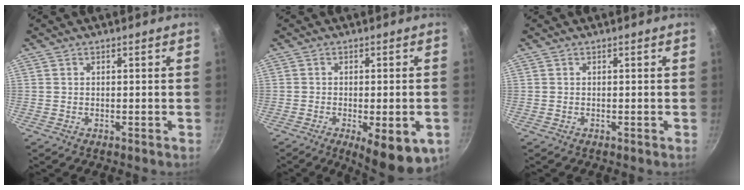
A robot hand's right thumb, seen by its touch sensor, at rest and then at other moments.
{"total": 11.4, "force": [-4.5, 3.7, 9.8], "torque": [-0.112, 0.003, -0.053]}
{"total": 0.0}